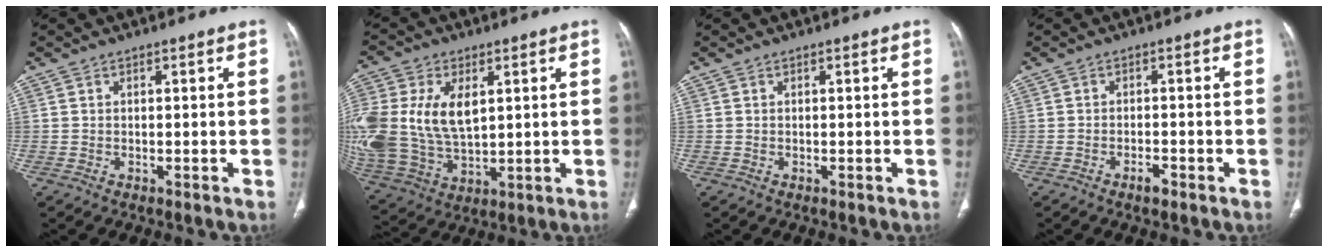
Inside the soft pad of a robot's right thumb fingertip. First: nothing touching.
{"total": 20.7, "force": [3.7, 13.0, 15.8], "torque": [-0.365, -0.008, 0.081]}
{"total": 0.0}
{"total": 1.1, "force": [-0.8, 0.3, 0.7], "torque": [-0.018, 0.005, -0.015]}